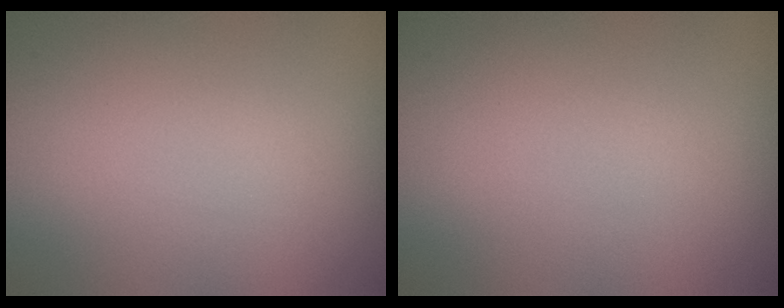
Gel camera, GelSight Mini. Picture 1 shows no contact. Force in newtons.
{"total": 0.0}